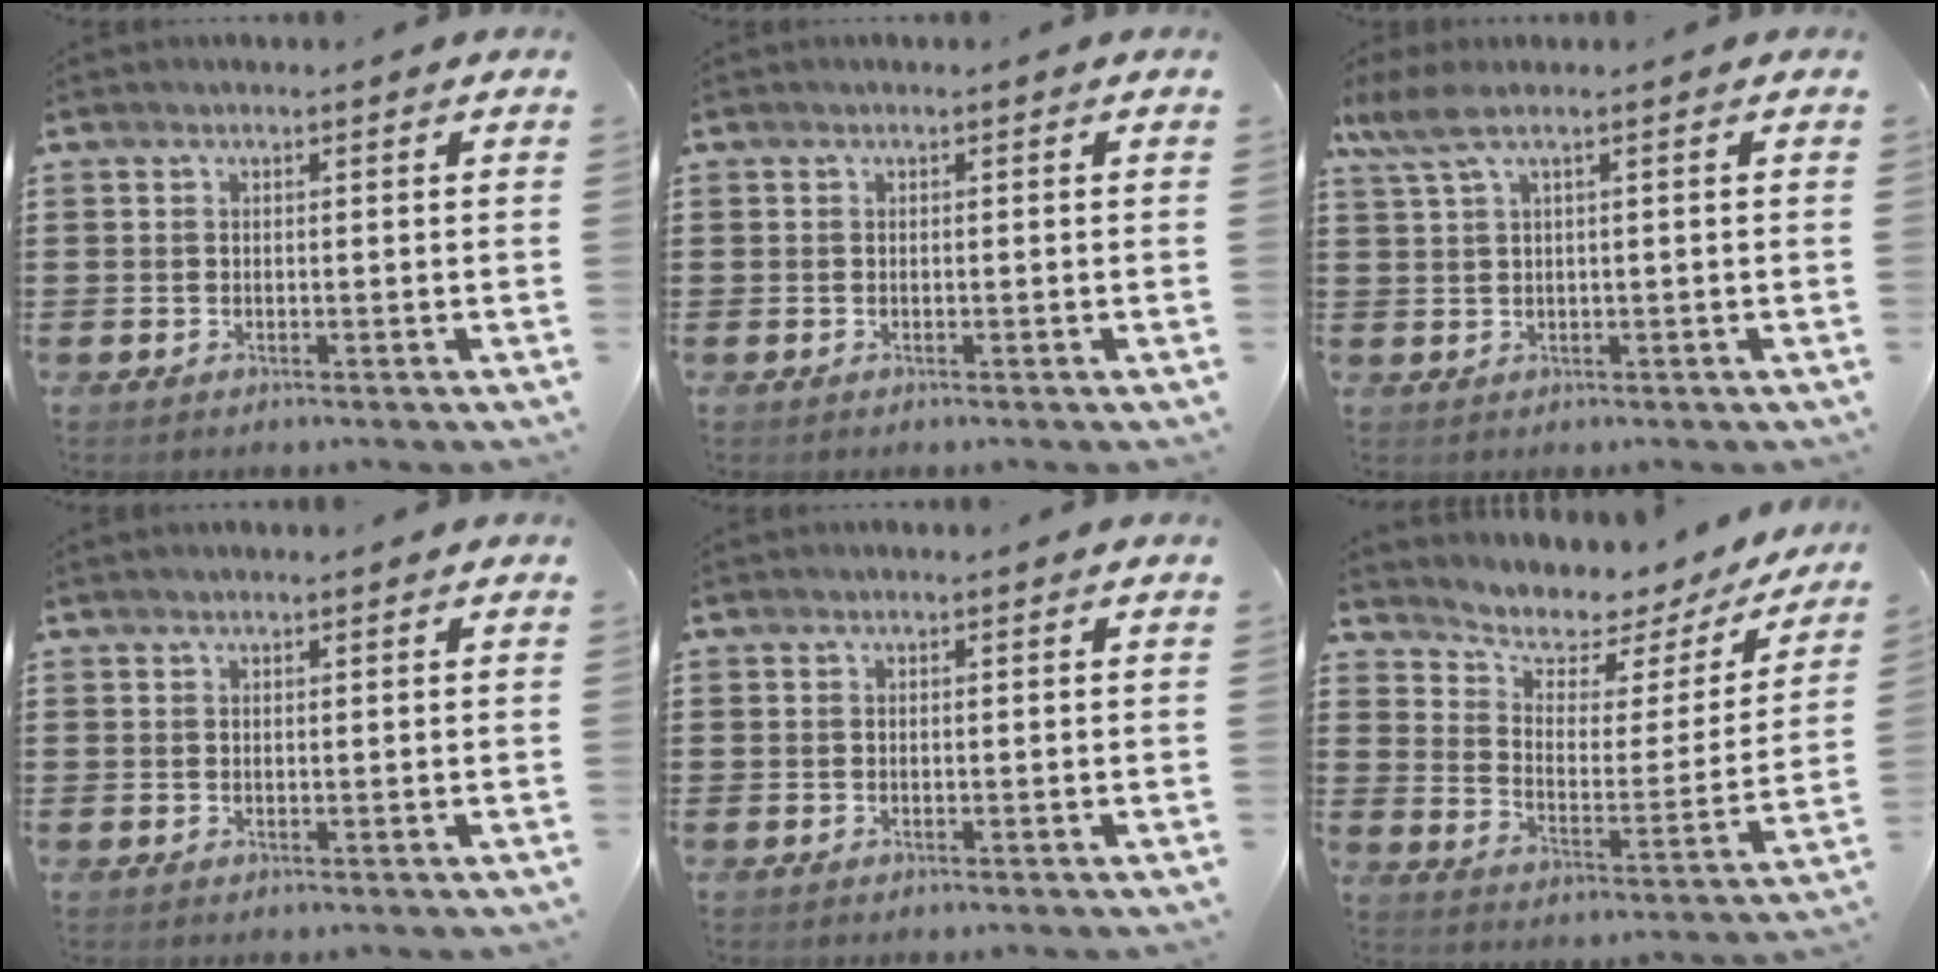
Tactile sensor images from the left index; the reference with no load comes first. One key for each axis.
{"total": 0.0}
{"total": 3.1, "fx": 1.1, "fy": 0.4, "fz": 2.9, "tx": -0.074, "ty": -0.006, "tz": 0.014}
{"total": 0.6, "fx": 0.5, "fy": 0.1, "fz": 0.3, "tx": -0.006, "ty": 0.000, "tz": 0.011}
{"total": 0.0}
{"total": 4.6, "fx": 4.0, "fy": 2.0, "fz": 1.4, "tx": -0.047, "ty": -0.033, "tz": 0.059}